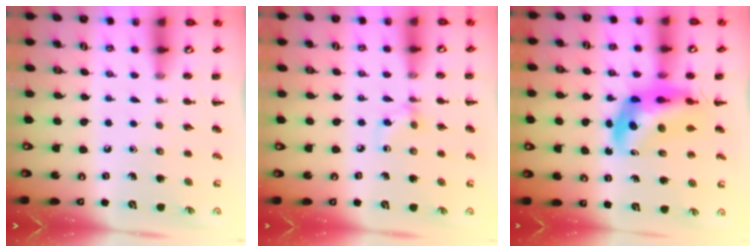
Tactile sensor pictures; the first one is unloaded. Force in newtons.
{"total": 3.4, "press": 3.3, "slide": 0.8}
{"total": 9.0, "press": 8.6, "slide": 2.8}